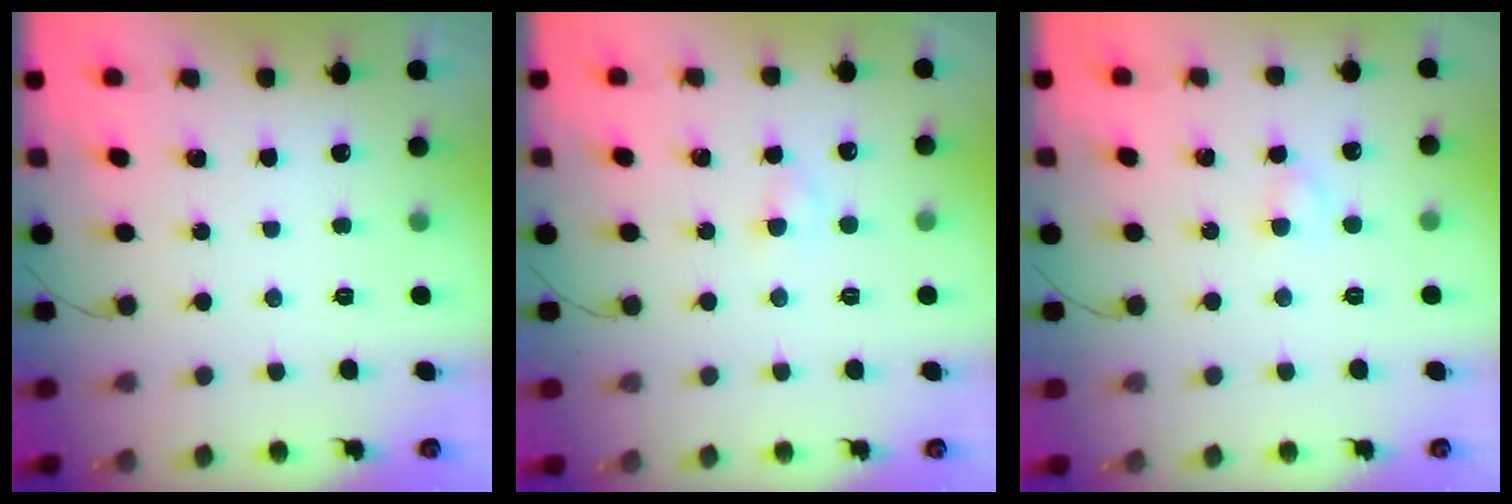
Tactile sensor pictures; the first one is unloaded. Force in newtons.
{"total": 2.2, "press": 2.0, "slide": 0.8}
{"total": 2.3, "press": 2.0, "slide": 1.0}